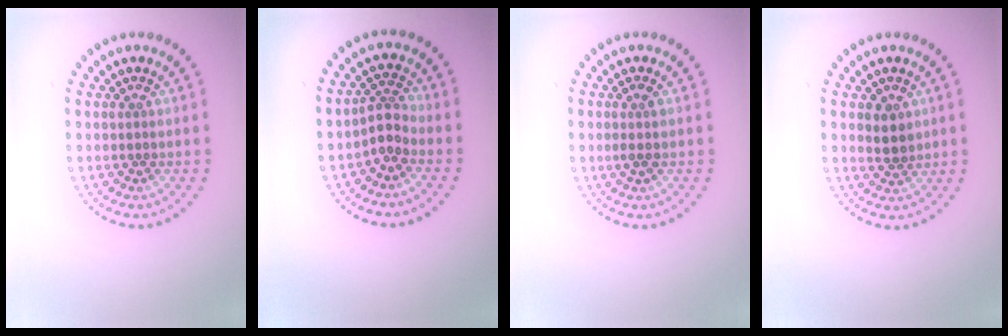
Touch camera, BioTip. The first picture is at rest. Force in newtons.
{"total": 2.1, "press": 1.5, "slide": 1.5}
{"total": 1.2, "press": 1.0, "slide": 0.6}
{"total": 1.8, "press": 1.7, "slide": 0.6}